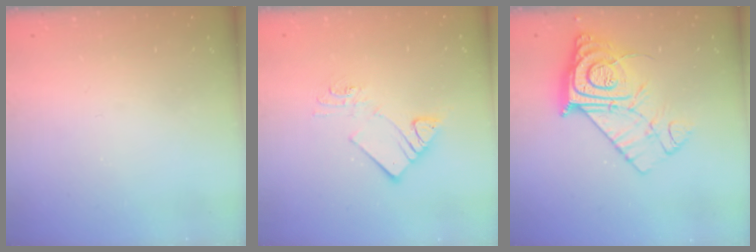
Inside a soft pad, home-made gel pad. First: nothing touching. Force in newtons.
{"total": 9.1, "press": 9.1, "slide": 0.5}
{"total": 14.9, "press": 14.8, "slide": 1.0}